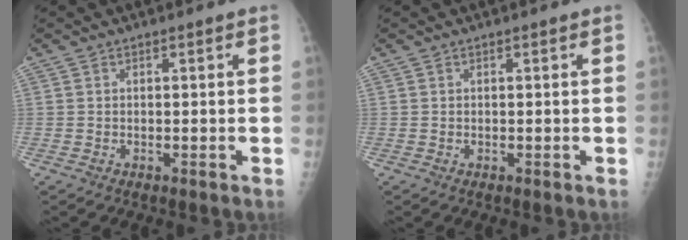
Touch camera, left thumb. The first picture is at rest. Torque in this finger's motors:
{"motor_torque": [-0.23, 0.09, 0.15, 0.12, 0.00]}